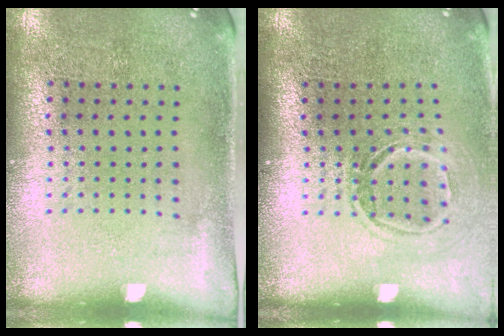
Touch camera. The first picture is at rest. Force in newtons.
{"total": 1.5, "press": 1.1, "slide": 1.0}